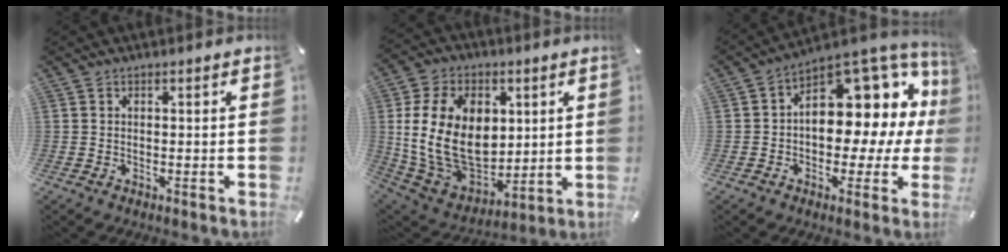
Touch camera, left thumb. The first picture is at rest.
{"total": 21.0, "force": [2.7, 15.0, 14.5], "torque": [-0.293, -0.010, 0.053]}
{"total": 13.2, "force": [4.8, 8.6, 8.8], "torque": [-0.100, -0.069, 0.079]}